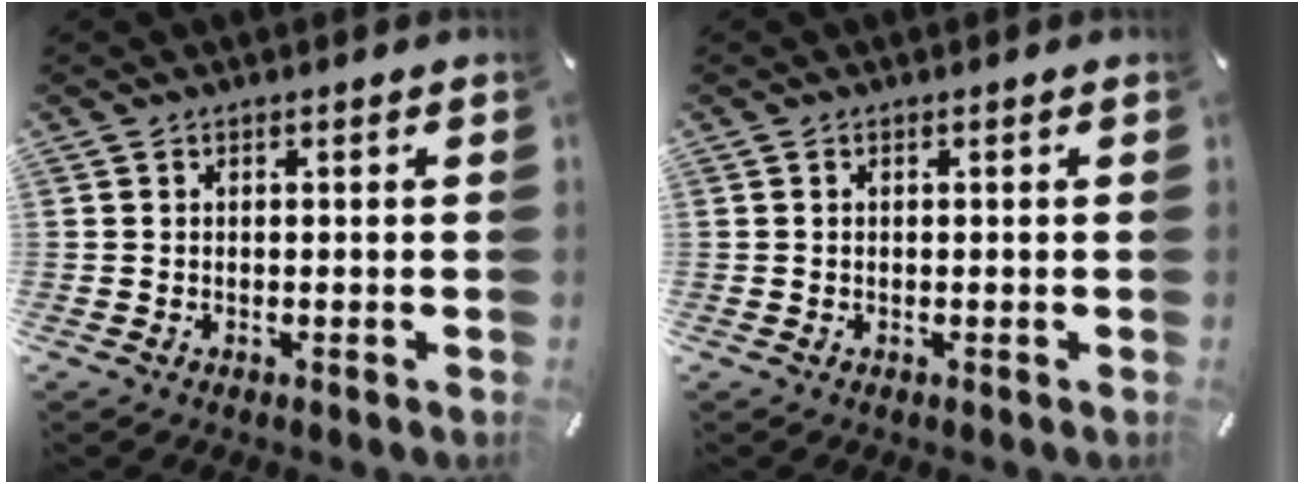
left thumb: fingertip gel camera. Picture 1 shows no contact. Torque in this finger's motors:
{"motor_torque": [-0.31, -0.20, -0.01, 0.14, 0.00]}